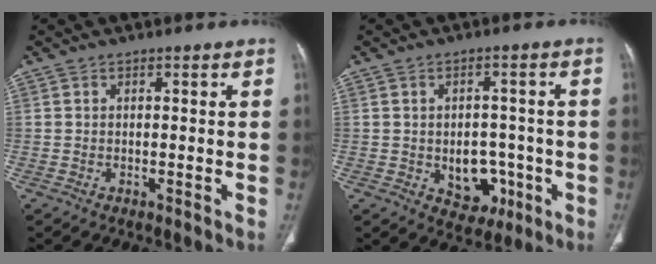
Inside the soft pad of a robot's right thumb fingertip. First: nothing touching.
{"total": 7.9, "force": [-2.0, 5.9, 4.8], "torque": [-0.028, 0.016, -0.013]}